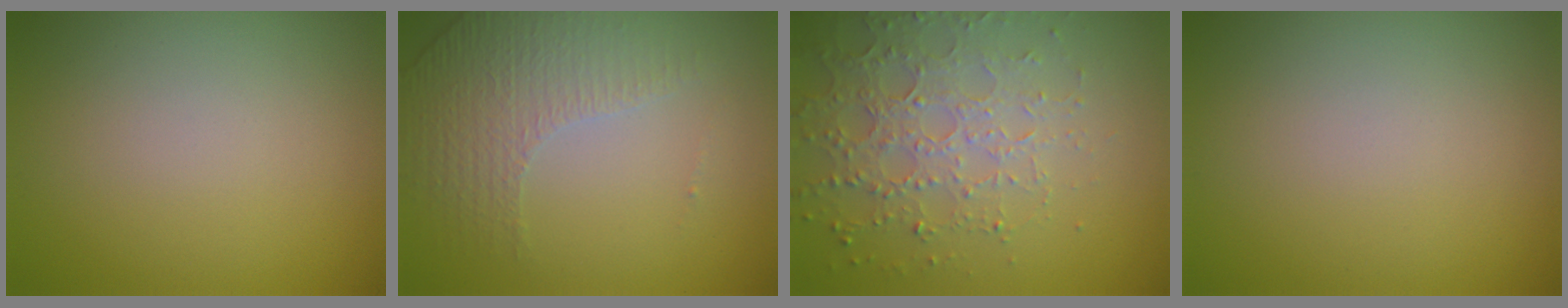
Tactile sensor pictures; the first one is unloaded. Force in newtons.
{"total": 4.4, "press": 2.8, "slide": 3.3}
{"total": 4.3, "press": 4.2, "slide": 1.1}
{"total": 0.0}